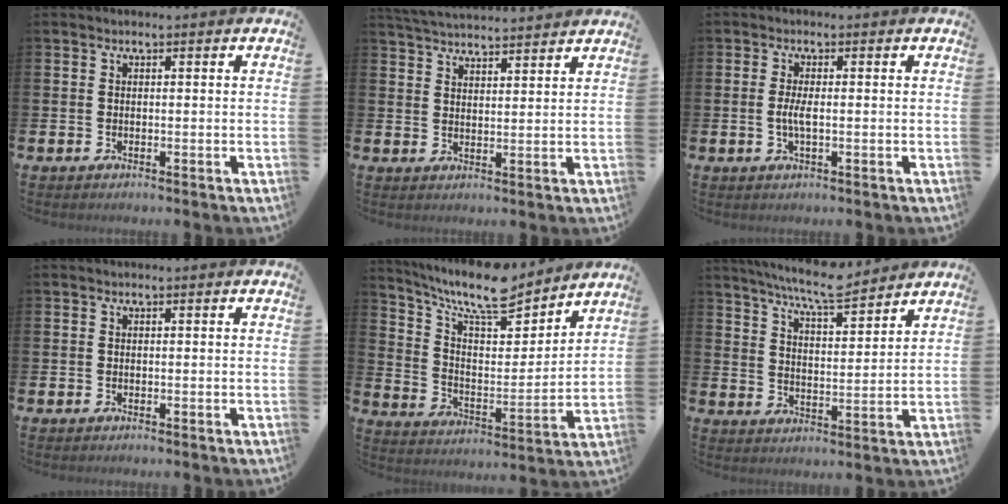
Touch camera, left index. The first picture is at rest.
{"total": 4.3, "force": [4.3, 0.2, 0.2], "torque": [-0.018, -0.025, 0.078]}
{"total": 2.3, "force": [-0.2, 0.5, 2.2], "torque": [-0.051, -0.001, -0.008]}
{"total": 0.0}
{"total": 11.0, "force": [9.8, 2.5, 4.3], "torque": [-0.108, -0.065, 0.171]}
{"total": 8.0, "force": [7.5, 0.6, 2.8], "torque": [-0.068, -0.043, 0.133]}